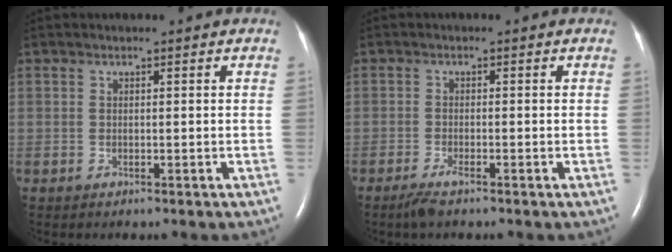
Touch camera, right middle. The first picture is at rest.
{"total": 2.4, "force": [-1.8, 0.3, 1.5], "torque": [-0.042, -0.006, -0.034]}